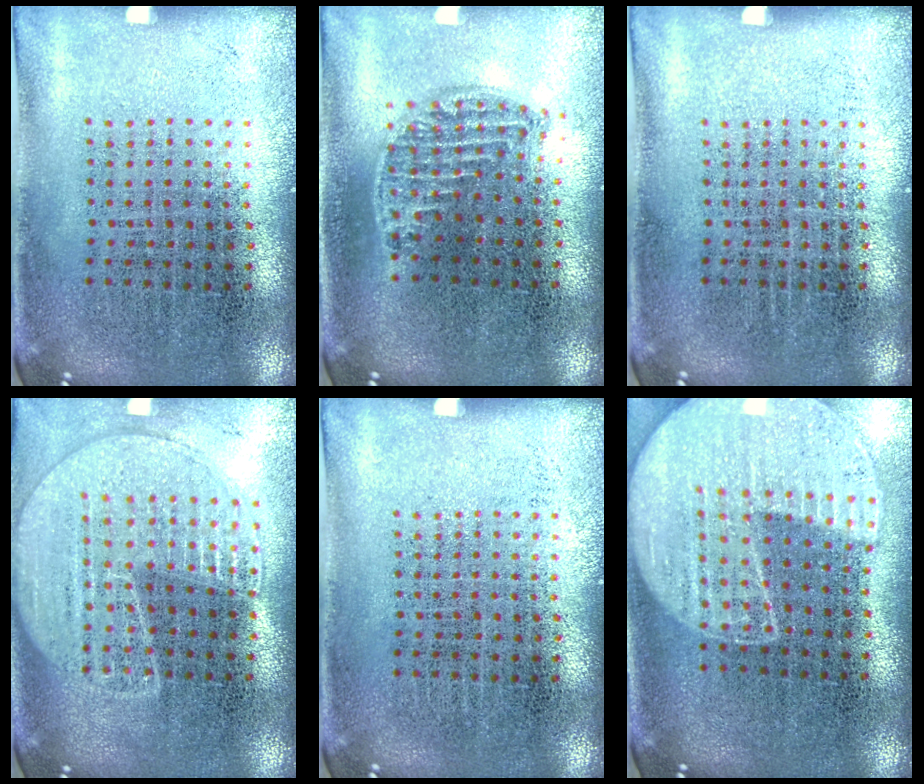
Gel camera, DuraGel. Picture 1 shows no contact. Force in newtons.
{"total": 1.2, "press": 1.1, "slide": 0.5}
{"total": 0.0}
{"total": 1.8, "press": 1.7, "slide": 0.6}
{"total": 0.0}
{"total": 1.7, "press": 1.6, "slide": 0.7}